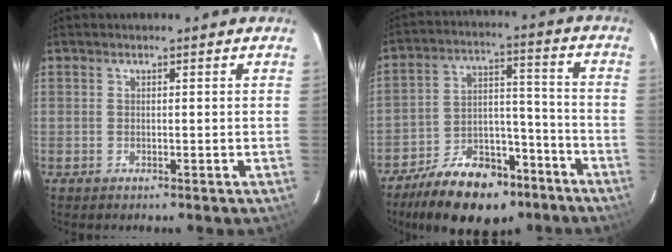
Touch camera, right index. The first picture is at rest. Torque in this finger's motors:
{"motor_torque": [1.04, -1.10, 0.19, 0.02]}